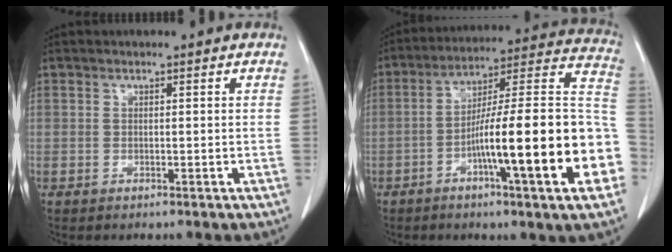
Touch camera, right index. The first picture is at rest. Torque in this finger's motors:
{"motor_torque": [2.14, 0.00, 1.05, 0.21]}